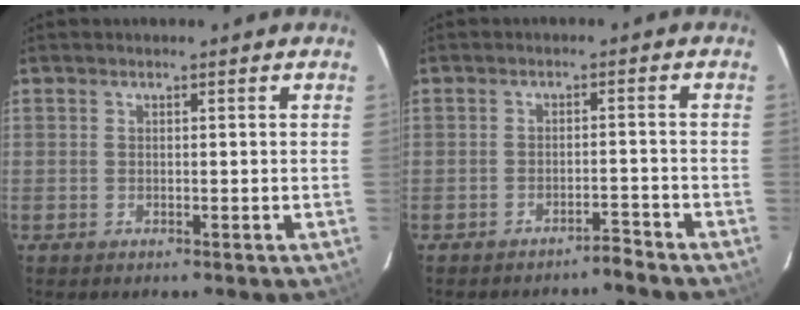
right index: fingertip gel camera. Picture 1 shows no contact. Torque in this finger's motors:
{"motor_torque": [0.25, -0.36, 0.09, 0.00]}